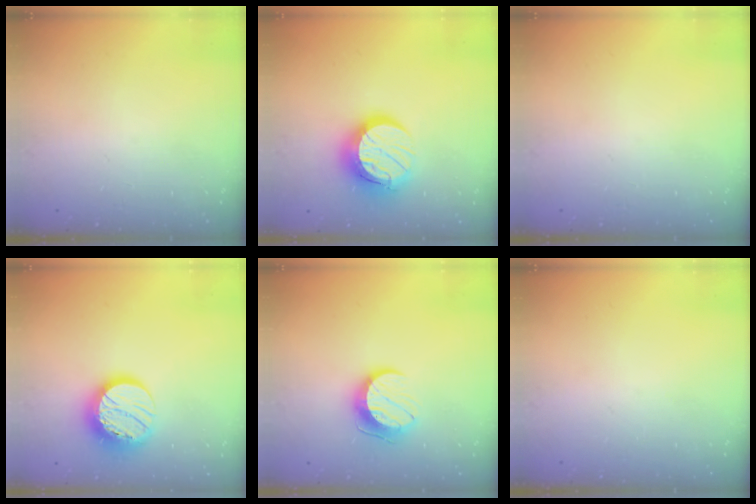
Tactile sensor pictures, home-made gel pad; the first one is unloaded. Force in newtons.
{"total": 13.5, "press": 13.5, "slide": 1.4}
{"total": 0.0}
{"total": 14.4, "press": 14.3, "slide": 1.1}
{"total": 10.1, "press": 10.1, "slide": 0.4}
{"total": 0.0}